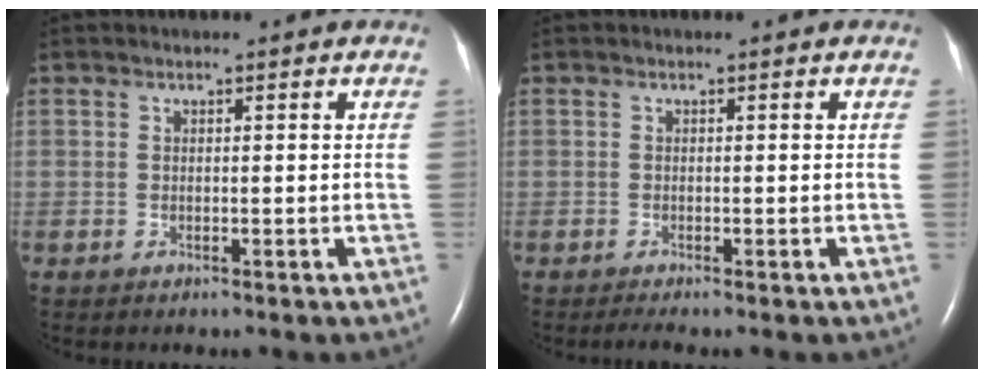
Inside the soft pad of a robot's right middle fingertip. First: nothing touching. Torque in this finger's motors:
{"motor_torque": [0.08, -0.05, 0.01, 0.00]}